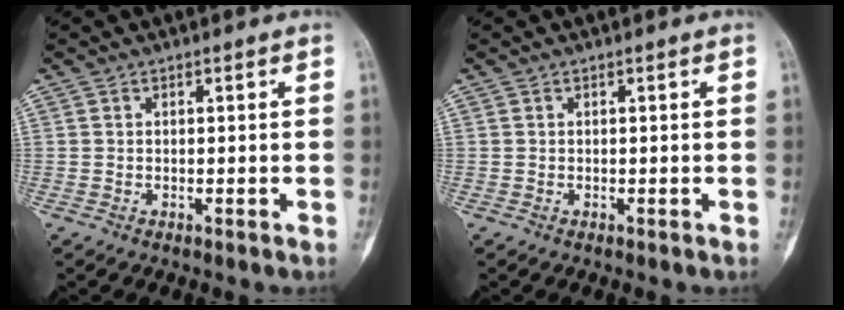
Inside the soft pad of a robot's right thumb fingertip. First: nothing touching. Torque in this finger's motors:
{"motor_torque": [0.02, 0.00, 0.08, 0.01, 0.01]}